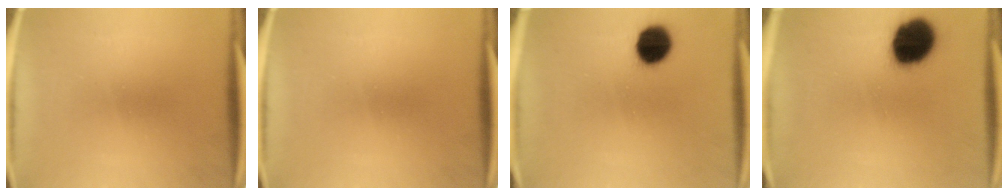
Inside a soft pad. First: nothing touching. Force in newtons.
{"total": 0.0}
{"total": 9.5}
{"total": 15.9}